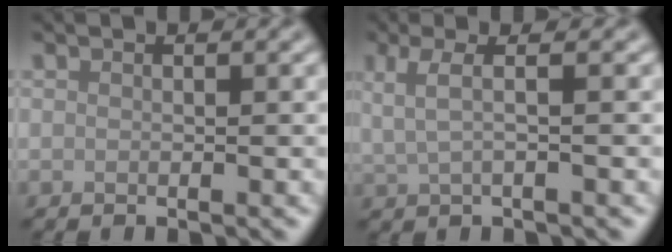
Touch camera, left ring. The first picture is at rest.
{"total": 2.5, "force": [0.6, 0.7, 2.3], "torque": [-0.042, 0.002, 0.012]}